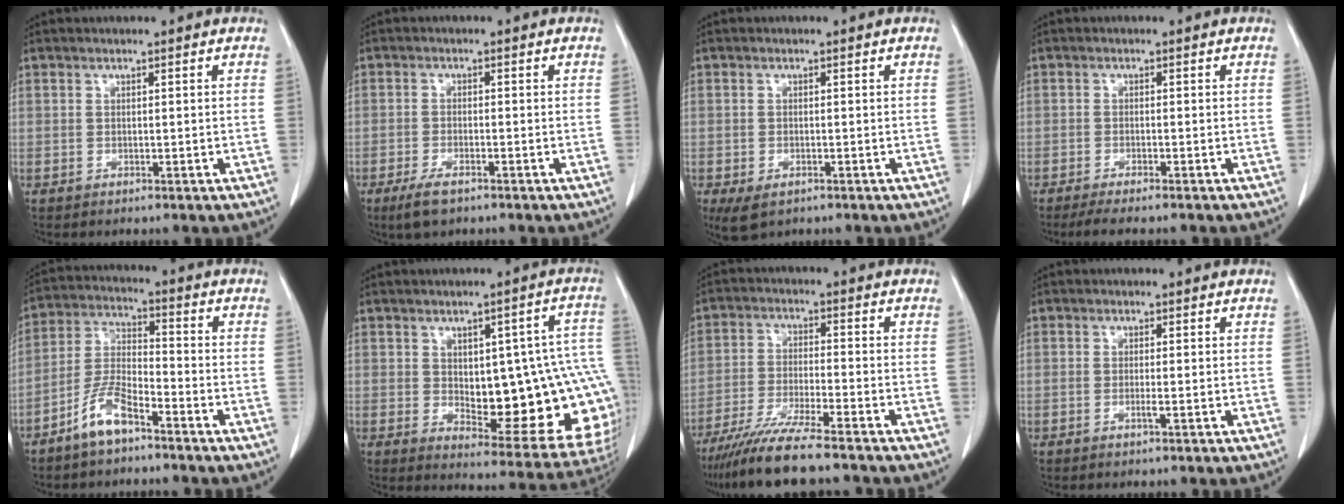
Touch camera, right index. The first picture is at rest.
{"total": 4.1, "force": [-2.7, 1.1, 2.8], "torque": [-0.063, -0.006, -0.047]}
{"total": 3.8, "force": [-2.0, 1.9, 2.5], "torque": [-0.051, -0.008, -0.025]}
{"total": 5.1, "force": [-4.4, 0.3, 2.7], "torque": [-0.035, -0.009, -0.066]}
{"total": 7.7, "force": [-5.3, 2.1, 5.2], "torque": [-0.119, -0.002, -0.110]}
{"total": 20.5, "force": [-1.1, 7.1, 19.2], "torque": [-0.168, 0.030, 0.018]}
{"total": 11.6, "force": [-9.5, 0.1, 6.5], "torque": [-0.112, -0.033, -0.163]}
{"total": 0.9, "force": [-0.3, -0.1, 0.9], "torque": [-0.016, 0.001, -0.005]}